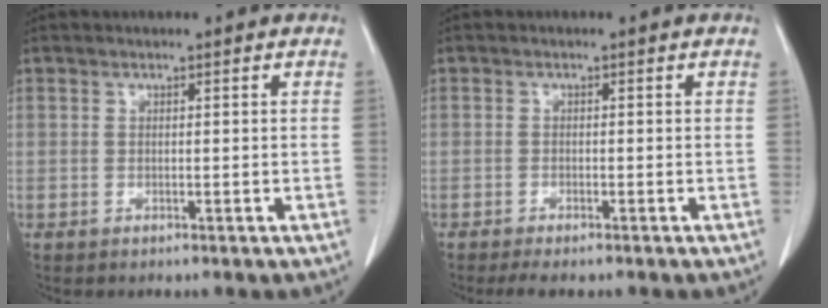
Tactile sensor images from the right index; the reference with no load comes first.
{"total": 3.0, "force": [-2.5, 0.5, 1.6], "torque": [-0.023, -0.007, -0.036]}